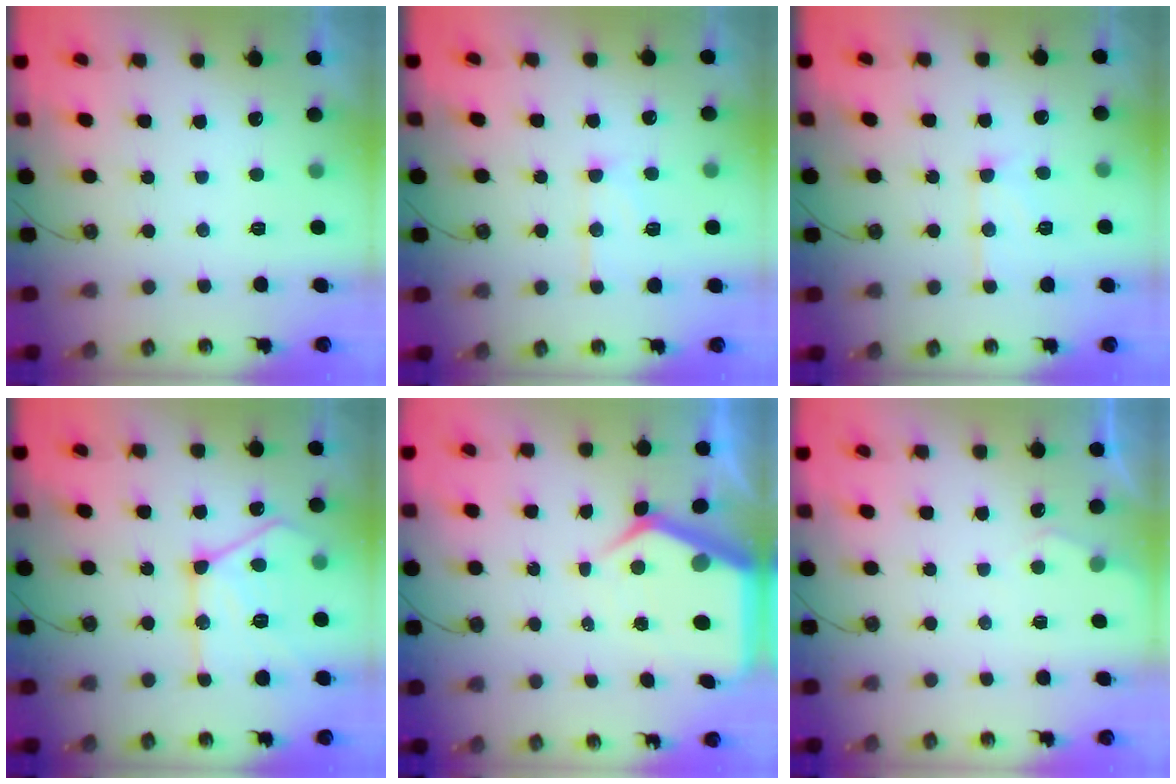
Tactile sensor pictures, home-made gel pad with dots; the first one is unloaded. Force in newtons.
{"total": 10.0, "press": 10.0, "slide": 0.8}
{"total": 10.0, "press": 10.0, "slide": 0.8}
{"total": 18.2, "press": 18.1, "slide": 1.9}
{"total": 8.8, "press": 8.8, "slide": 0.8}
{"total": 3.3, "press": 3.3, "slide": 0.5}